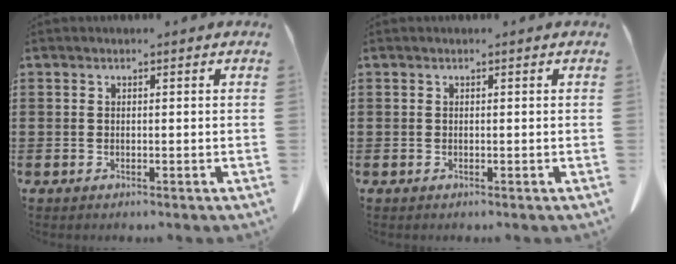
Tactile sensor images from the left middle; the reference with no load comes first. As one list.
[{"total": 0.0}]